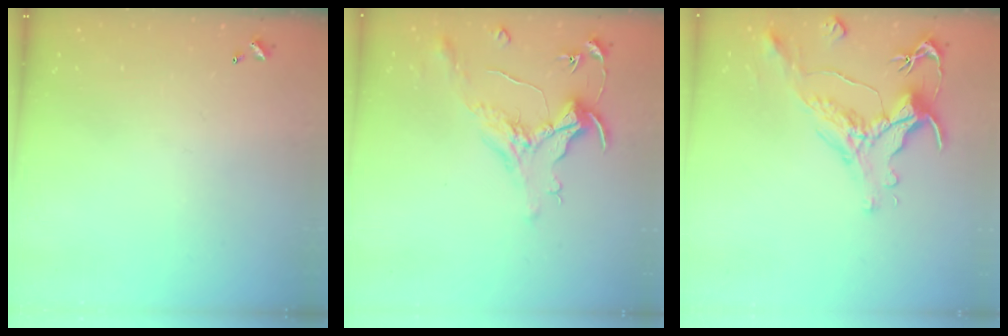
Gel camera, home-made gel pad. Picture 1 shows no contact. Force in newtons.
{"total": 1.6, "press": 1.4, "slide": 0.7}
{"total": 1.6, "press": 0.9, "slide": 1.3}